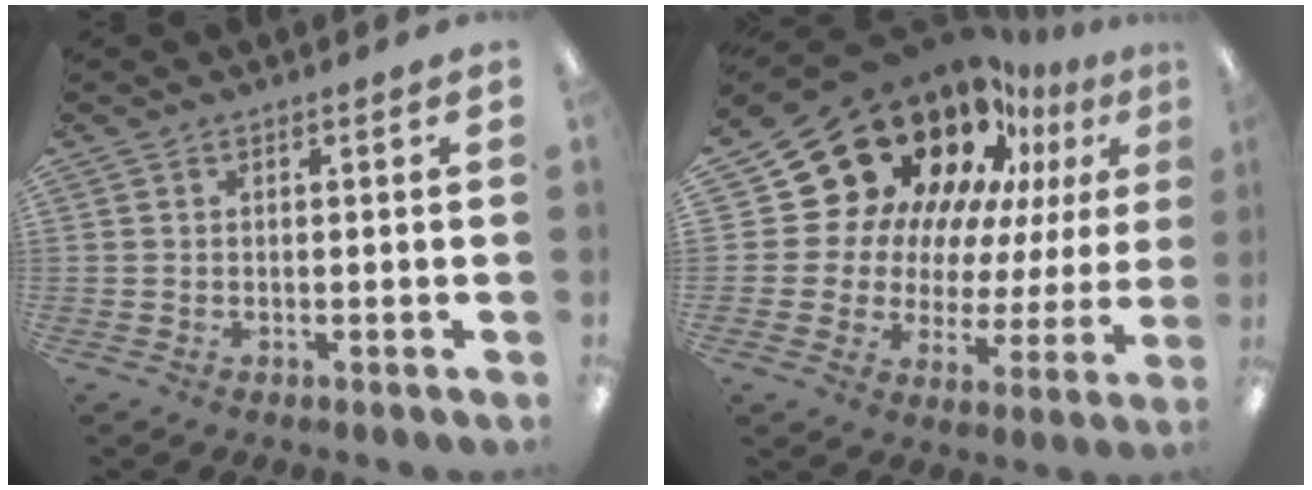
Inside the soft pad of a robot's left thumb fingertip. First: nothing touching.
{"total": 23.1, "force": [16.2, 14.4, 8.2], "torque": [-0.138, -0.121, 0.314]}